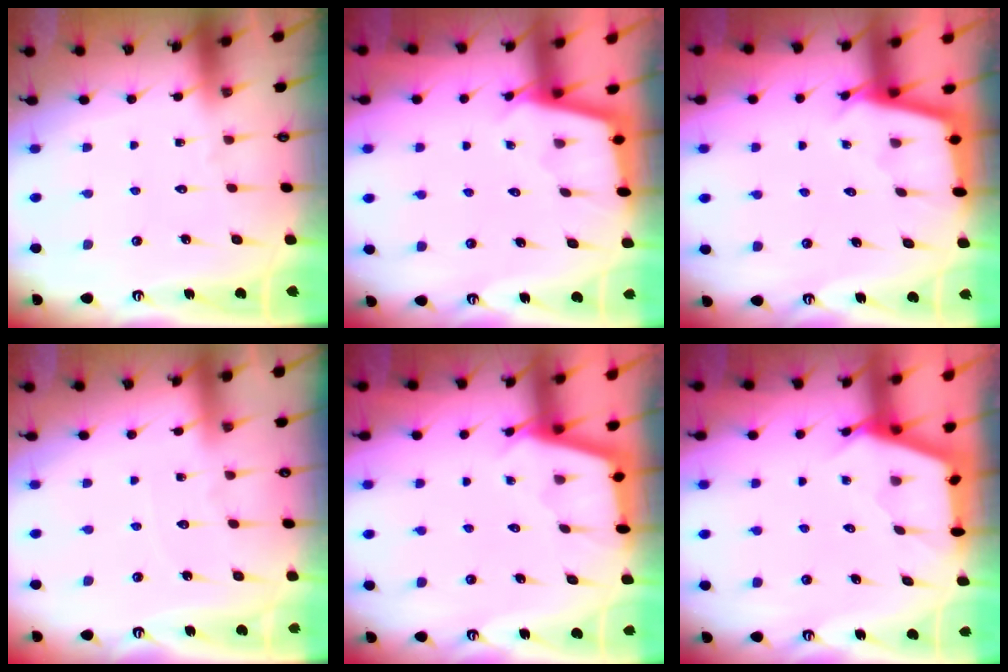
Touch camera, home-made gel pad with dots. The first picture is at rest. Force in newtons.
{"total": 2.3, "press": 2.3, "slide": 0.2}
{"total": 2.9, "press": 2.9, "slide": 0.3}
{"total": 2.4, "press": 2.3, "slide": 0.4}
{"total": 2.5, "press": 2.5, "slide": 0.1}
{"total": 2.6, "press": 2.6, "slide": 0.4}